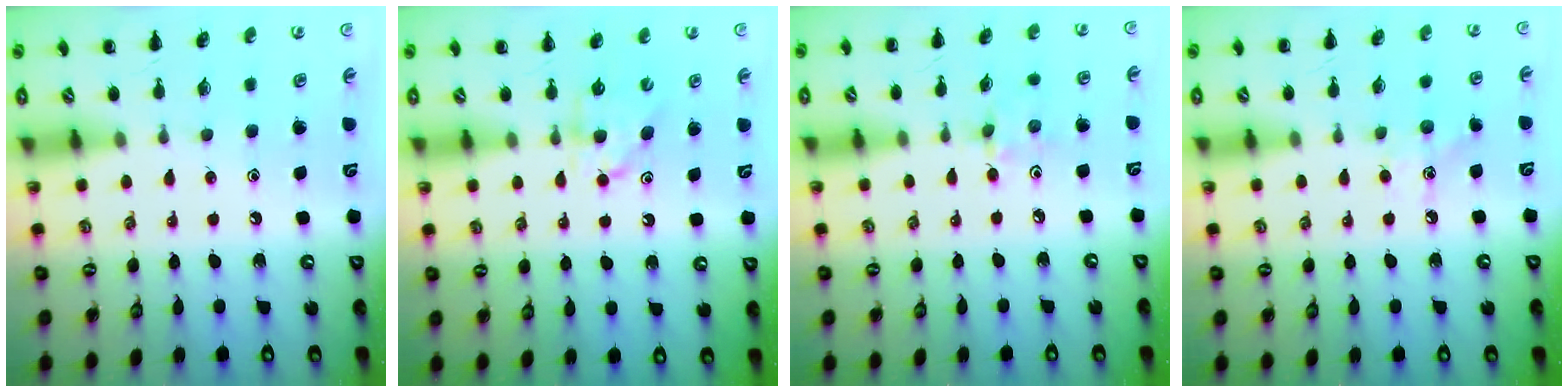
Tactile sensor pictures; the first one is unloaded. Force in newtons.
{"total": 5.0, "press": 4.8, "slide": 1.4}
{"total": 3.0, "press": 2.8, "slide": 0.9}
{"total": 5.0, "press": 4.8, "slide": 1.5}